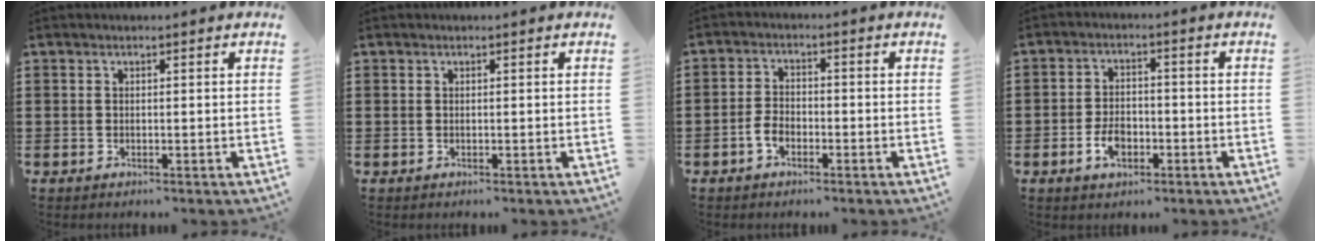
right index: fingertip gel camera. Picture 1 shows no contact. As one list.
[{"total": 0.0}, {"total": 3.2, "force": [-1.6, 1.8, 2.2], "torque": [-0.054, -0.002, -0.034]}, {"total": 4.2, "force": [-1.9, 2.5, 2.8], "torque": [-0.065, 0.001, -0.039]}]